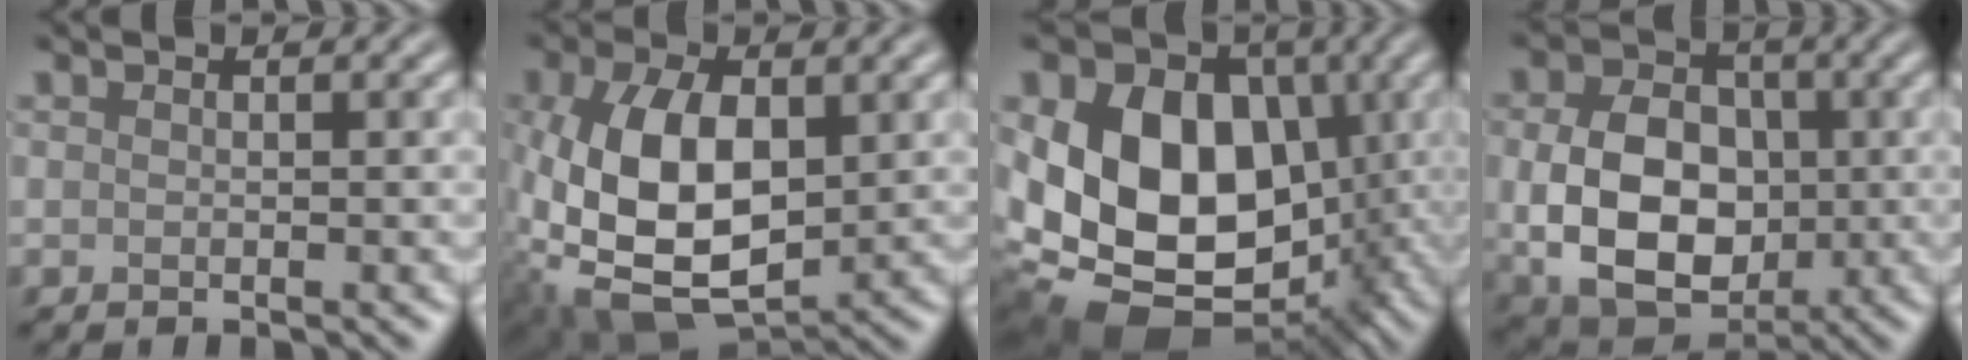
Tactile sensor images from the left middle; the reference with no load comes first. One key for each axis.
{"total": 11.2, "fx": 0.0, "fy": 6.7, "fz": 9.0, "tx": -0.204, "ty": -0.008, "tz": 0.007}
{"total": 17.8, "fx": -0.8, "fy": 13.3, "fz": 11.8, "tx": -0.183, "ty": 0.002, "tz": -0.025}
{"total": 10.0, "fx": -0.5, "fy": 7.4, "fz": 6.8, "tx": -0.131, "ty": -0.015, "tz": -0.008}